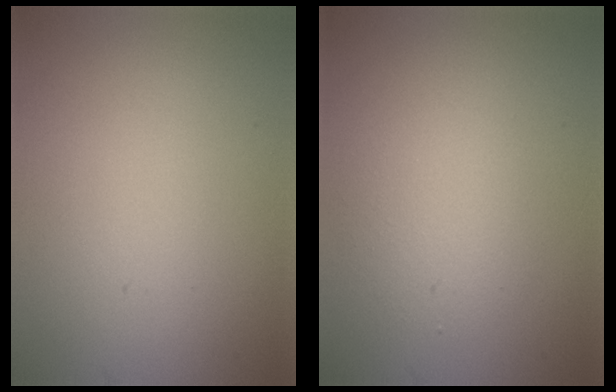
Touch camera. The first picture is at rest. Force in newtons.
{"total": 2.9, "press": 2.9, "slide": 0.3}